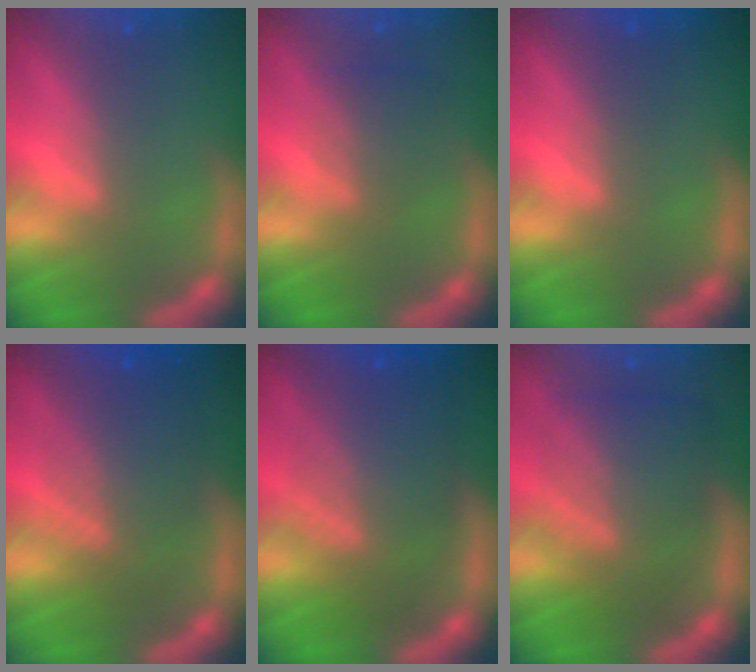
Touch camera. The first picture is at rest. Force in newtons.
{"total": 2.5}
{"total": 0.9}
{"total": 7.0}
{"total": 9.1}
{"total": 8.1}